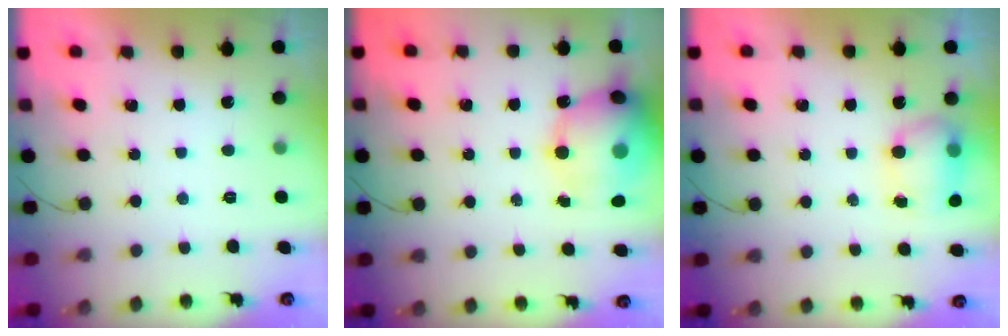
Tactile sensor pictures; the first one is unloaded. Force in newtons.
{"total": 16.7, "press": 16.5, "slide": 2.8}
{"total": 11.0, "press": 8.8, "slide": 6.6}